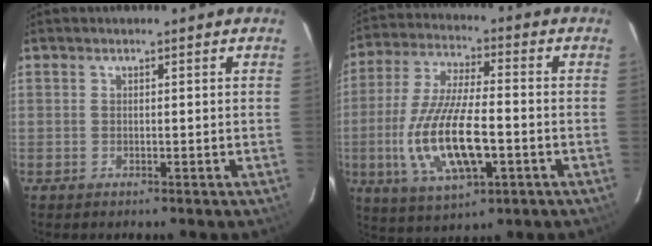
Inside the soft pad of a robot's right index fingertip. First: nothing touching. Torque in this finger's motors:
{"motor_torque": [1.55, -0.59, 1.05, 0.21]}